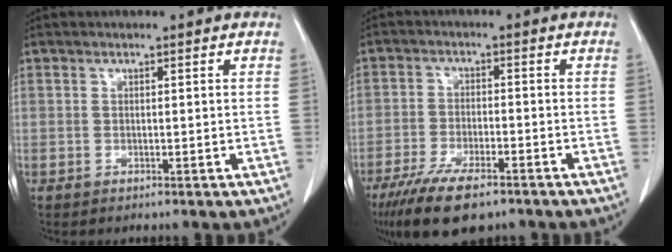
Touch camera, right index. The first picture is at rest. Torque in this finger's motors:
{"motor_torque": [-0.23, -0.16, -0.03, -0.03]}